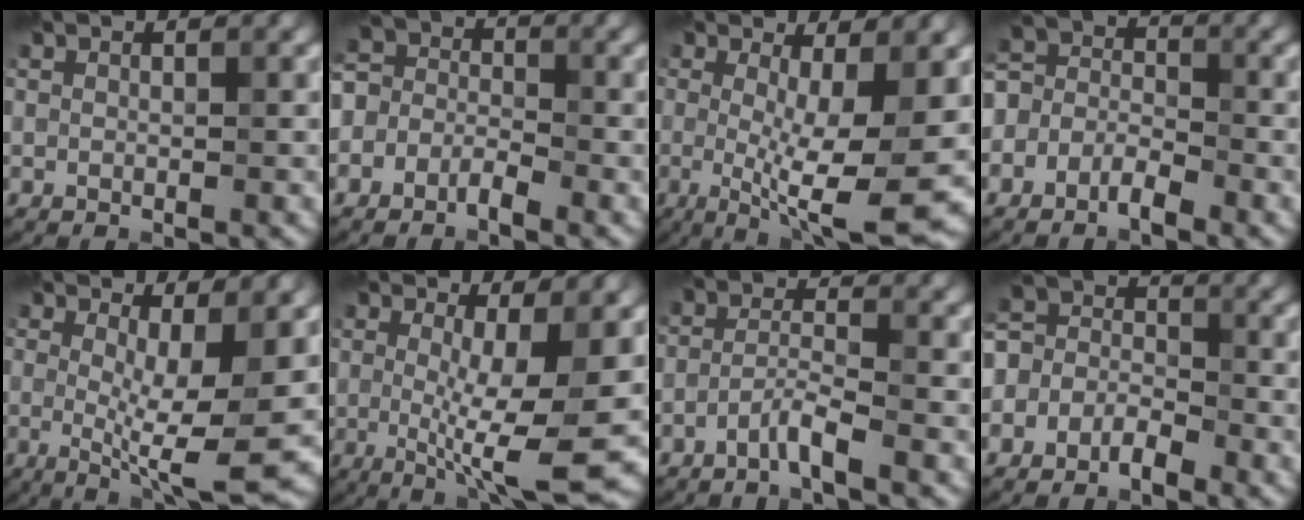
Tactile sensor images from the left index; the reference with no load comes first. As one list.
[{"total": 3.1, "force": [-1.7, 2.1, 1.5], "torque": [-0.023, 0.007, -0.049]}, {"total": 8.9, "force": [-0.8, 2.0, 8.6], "torque": [-0.129, -0.019, -0.011]}, {"total": 3.6, "force": [-1.9, 2.4, 1.9], "torque": [-0.032, 0.004, -0.051]}, {"total": 7.4, "force": [0.1, 1.8, 7.2], "torque": [-0.105, -0.016, 0.004]}, {"total": 7.5, "force": [-0.1, 1.7, 7.3], "torque": [-0.115, -0.020, 0.002]}, {"total": 2.2, "force": [-1.6, 0.2, 1.5], "torque": [-0.032, 0.006, -0.038]}, {"total": 3.9, "force": [-1.8, 2.8, 1.9], "torque": [-0.034, 0.002, -0.052]}]